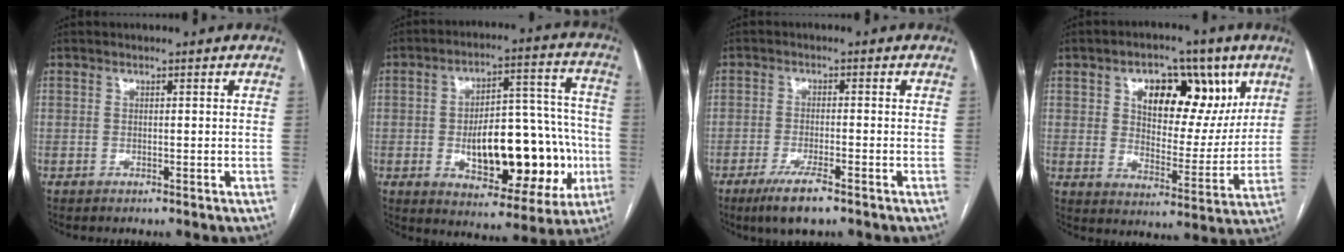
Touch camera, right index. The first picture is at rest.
{"total": 19.8, "force": [-4.0, 8.5, 17.4], "torque": [-0.238, 0.027, -0.038]}
{"total": 5.6, "force": [-3.7, 0.9, 4.1], "torque": [-0.084, -0.012, -0.062]}
{"total": 15.1, "force": [6.5, 8.5, 10.6], "torque": [-0.147, 0.017, 0.107]}